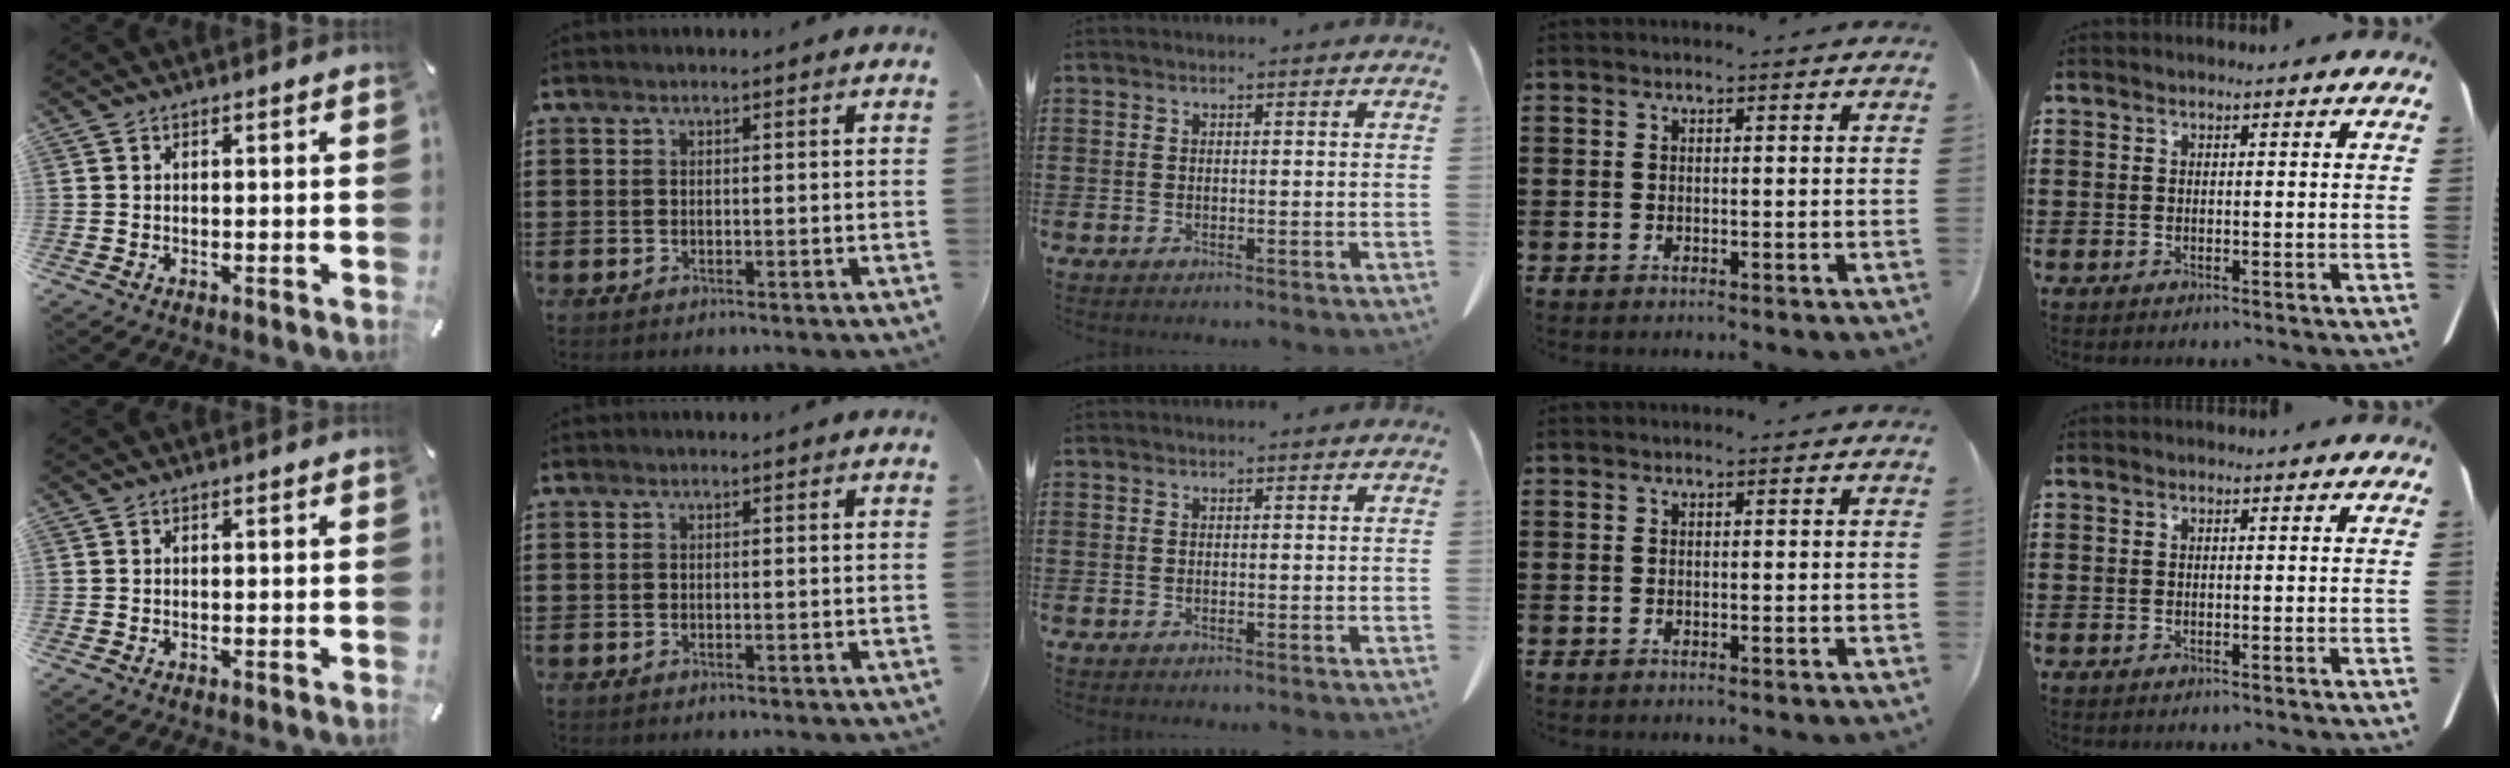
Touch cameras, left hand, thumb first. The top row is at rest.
{}